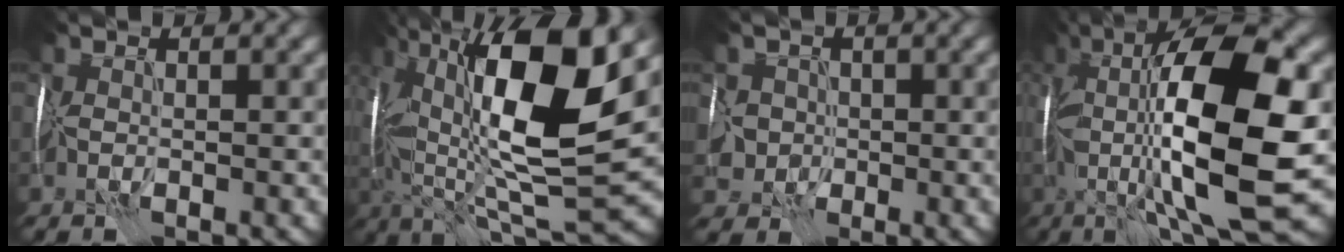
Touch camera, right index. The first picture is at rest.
{"total": 17.4, "force": [3.8, 6.5, 15.7], "torque": [-0.290, 0.000, 0.069]}
{"total": 3.5, "force": [-0.6, 3.2, 1.1], "torque": [-0.006, 0.013, -0.018]}
{"total": 15.1, "force": [0.4, 4.0, 14.5], "torque": [-0.239, 0.002, 0.011]}